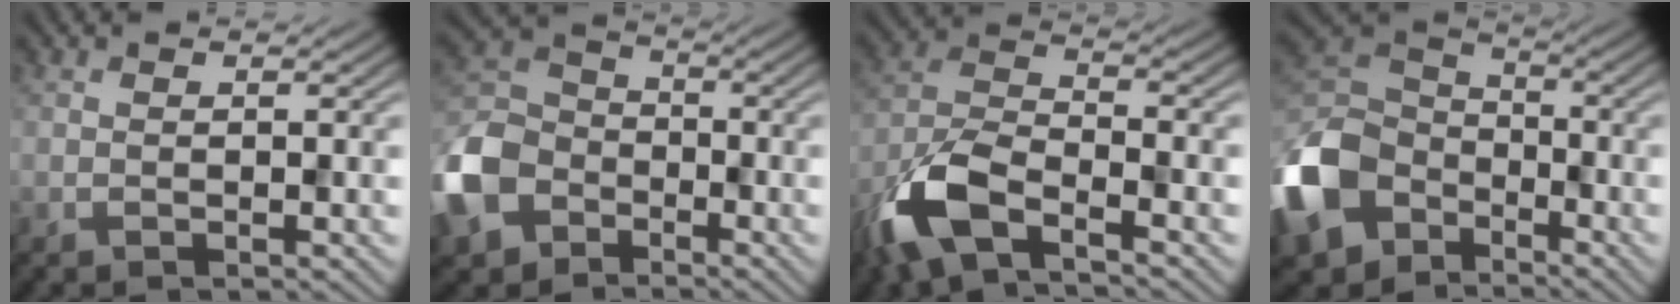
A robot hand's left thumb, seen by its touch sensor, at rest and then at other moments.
{"total": 12.3, "force": [-6.4, 8.6, 6.0], "torque": [-0.175, -0.027, -0.147]}
{"total": 9.5, "force": [-6.0, 3.6, 6.5], "torque": [-0.143, -0.009, -0.138]}
{"total": 15.0, "force": [-7.2, 10.7, 7.6], "torque": [-0.239, -0.035, -0.145]}